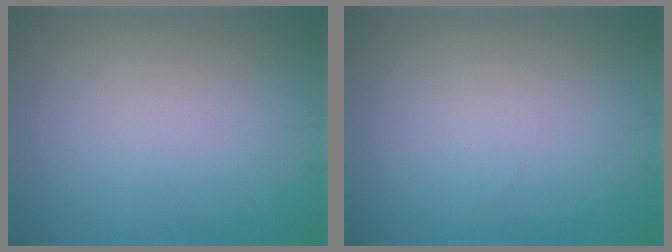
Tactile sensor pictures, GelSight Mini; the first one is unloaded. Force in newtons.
{"total": 0.0}